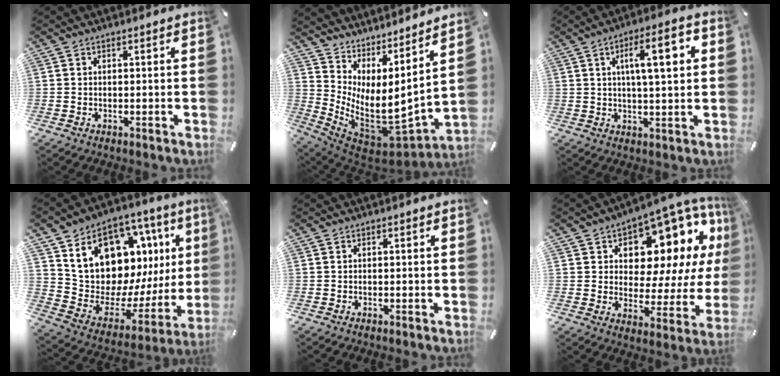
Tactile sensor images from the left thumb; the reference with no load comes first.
{"total": 6.9, "force": [1.7, 3.3, 5.8], "torque": [-0.124, -0.086, 0.027]}
{"total": 11.6, "force": [3.3, 3.1, 10.7], "torque": [-0.167, -0.002, 0.042]}
{"total": 18.1, "force": [9.6, 12.6, 8.8], "torque": [-0.118, -0.094, 0.191]}
{"total": 0.0}
{"total": 12.0, "force": [7.8, 6.9, 6.0], "torque": [-0.086, -0.083, 0.132]}